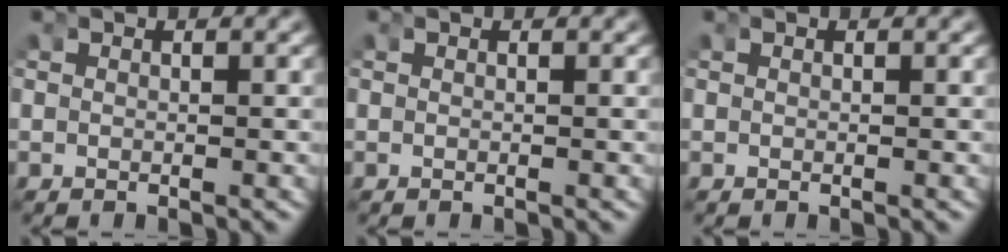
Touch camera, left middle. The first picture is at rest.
{"total": 0.0}
{"total": 0.0}